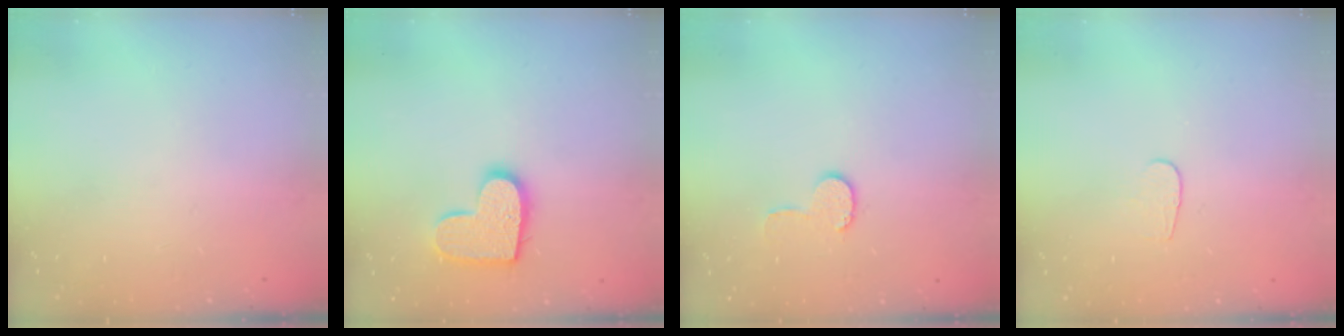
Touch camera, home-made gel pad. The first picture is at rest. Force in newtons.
{"total": 12.7, "press": 12.7, "slide": 0.7}
{"total": 6.4, "press": 6.4, "slide": 0.6}
{"total": 3.6, "press": 3.6, "slide": 0.3}